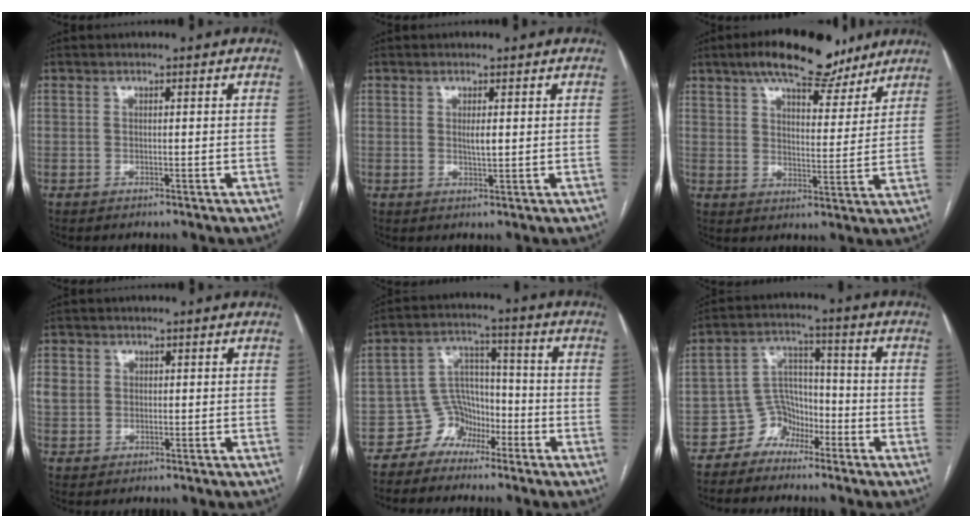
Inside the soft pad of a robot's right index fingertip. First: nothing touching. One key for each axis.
{"total": 1.6, "fx": 0.4, "fy": 0.3, "fz": 1.6, "tx": -0.028, "ty": -0.002, "tz": 0.008}
{"total": 15.6, "fx": 11.8, "fy": 5.4, "fz": 8.6, "tx": -0.129, "ty": 0.020, "tz": 0.174}
{"total": 3.7, "fx": 0.6, "fy": 3.3, "fz": 1.5, "tx": -0.035, "ty": 0.012, "tz": 0.016}
{"total": 6.1, "fx": -4.1, "fy": 4.4, "fz": 0.8, "tx": -0.006, "ty": 0.028, "tz": -0.070}
{"total": 5.3, "fx": -3.7, "fy": 3.8, "fz": 0.7, "tx": -0.004, "ty": 0.020, "tz": -0.065}